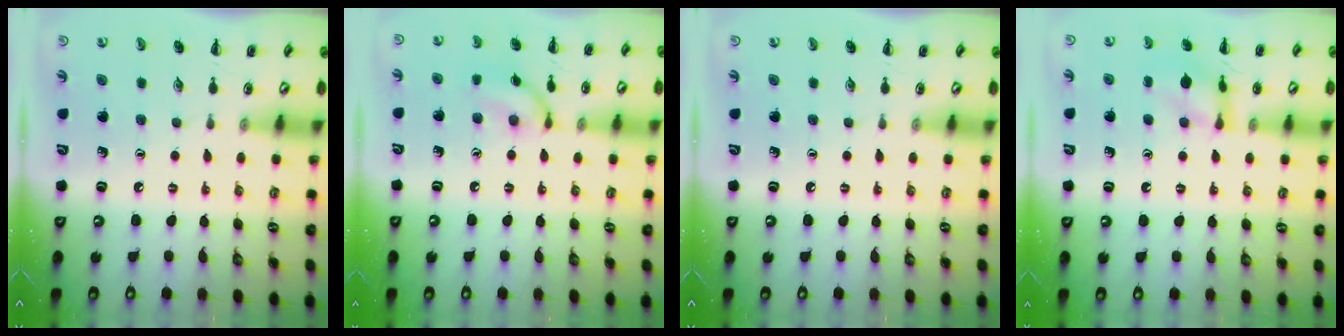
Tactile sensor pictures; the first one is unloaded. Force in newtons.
{"total": 9.2, "press": 9.2, "slide": 0.3}
{"total": 0.0}
{"total": 11.4, "press": 11.4, "slide": 0.9}